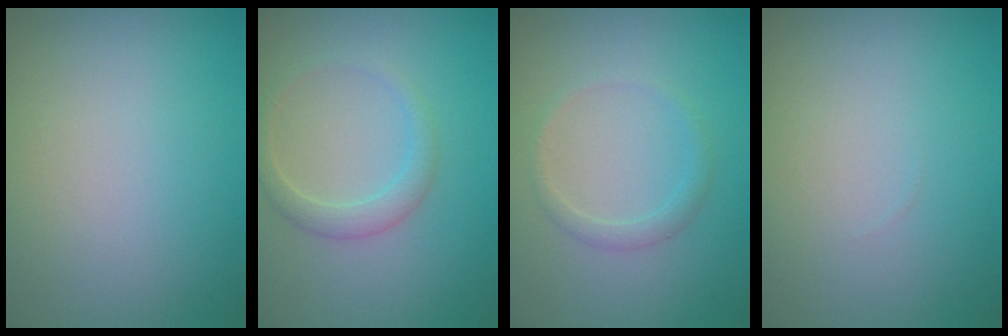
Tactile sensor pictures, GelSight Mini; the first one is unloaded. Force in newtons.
{"total": 1.9, "press": 1.9, "slide": 0.1}
{"total": 1.3, "press": 1.3, "slide": 0.1}
{"total": 0.0}